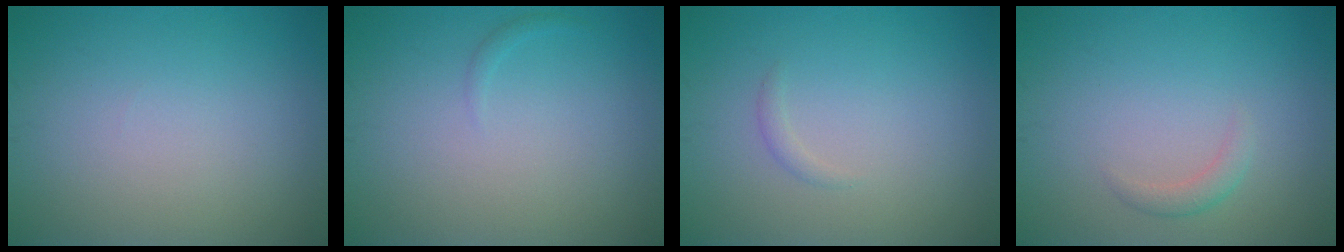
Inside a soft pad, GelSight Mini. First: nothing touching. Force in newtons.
{"total": 0.5, "press": 0.5, "slide": 0.1}
{"total": 0.7, "press": 0.7, "slide": 0.1}
{"total": 1.2, "press": 1.2, "slide": 0.1}